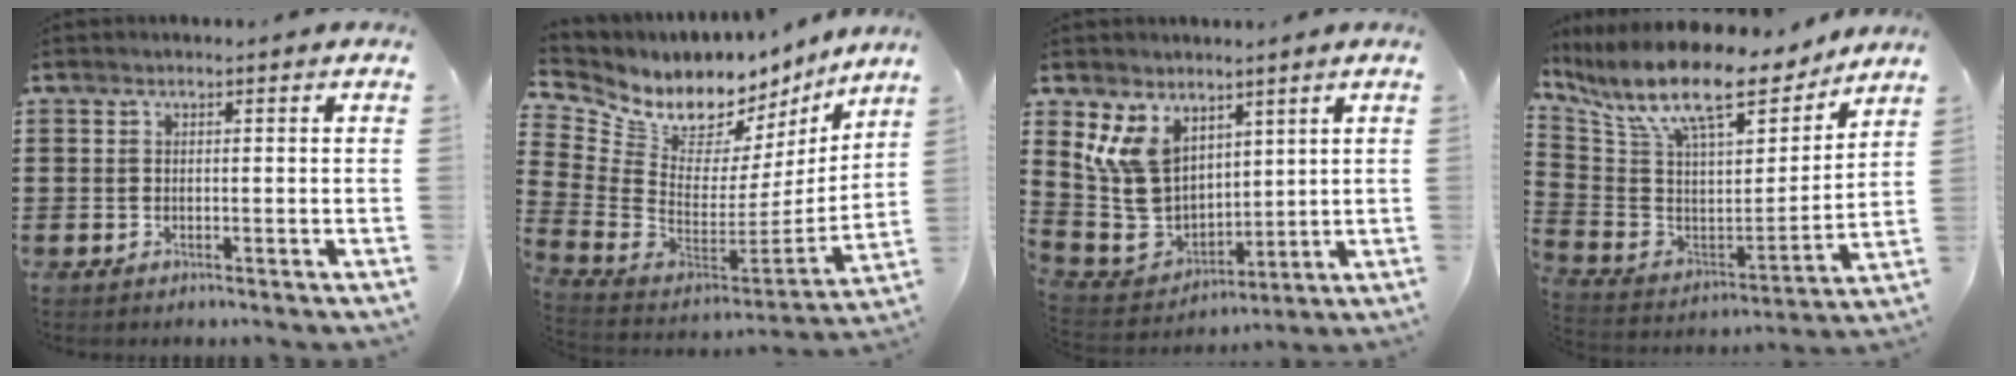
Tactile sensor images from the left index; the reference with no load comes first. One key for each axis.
{"total": 7.3, "fx": 5.8, "fy": 3.8, "fz": 2.2, "tx": -0.085, "ty": -0.063, "tz": 0.103}
{"total": 10.4, "fx": 4.9, "fy": 7.8, "fz": 4.7, "tx": -0.147, "ty": -0.012, "tz": 0.101}
{"total": 14.3, "fx": 10.7, "fy": 3.7, "fz": 8.8, "tx": -0.198, "ty": -0.062, "tz": 0.182}